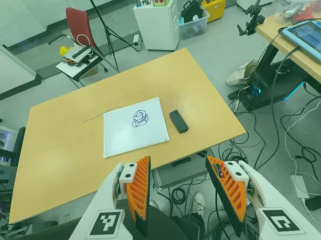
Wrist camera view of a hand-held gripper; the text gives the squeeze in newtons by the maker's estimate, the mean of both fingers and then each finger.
{"total": 0.0}